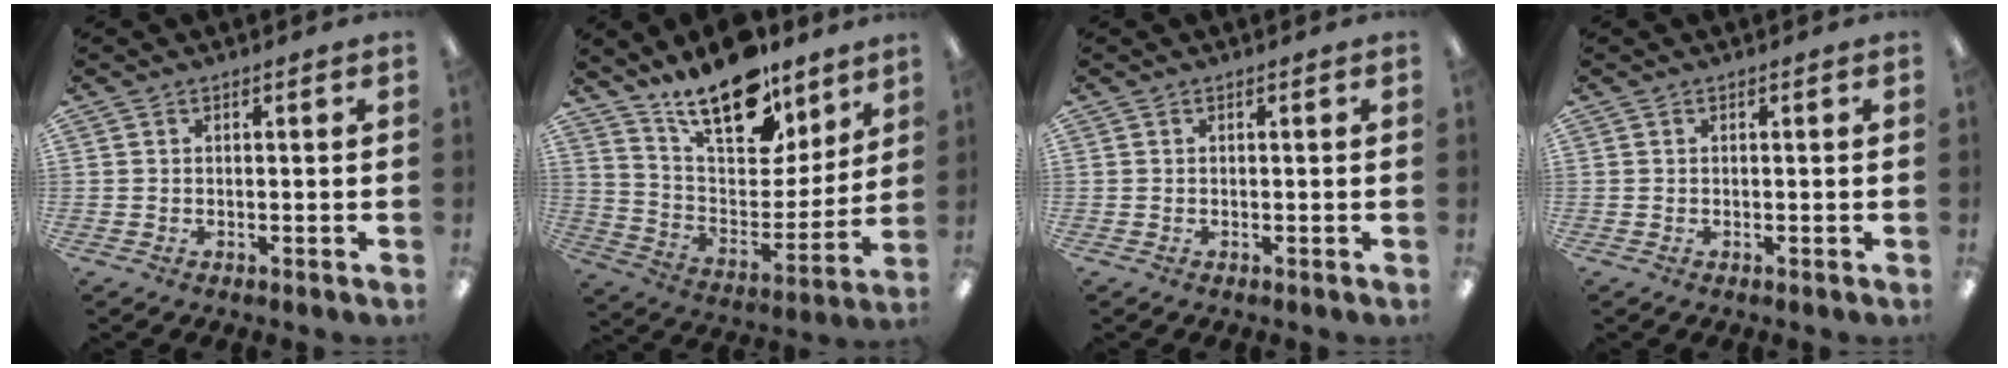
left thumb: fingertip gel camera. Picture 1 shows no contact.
{"total": 20.1, "force": [15.6, 8.5, 9.5], "torque": [-0.159, -0.108, 0.277]}
{"total": 0.0}
{"total": 0.0}